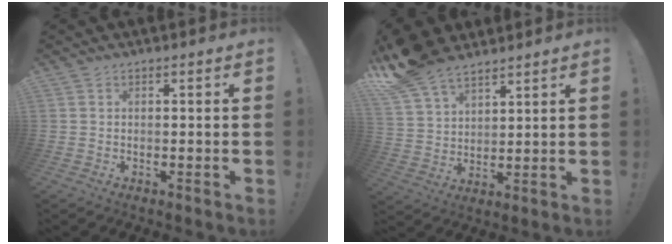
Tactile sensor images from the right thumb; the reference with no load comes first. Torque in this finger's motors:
{"motor_torque": [-0.87, 1.82, 1.09, 0.87, 0.33]}